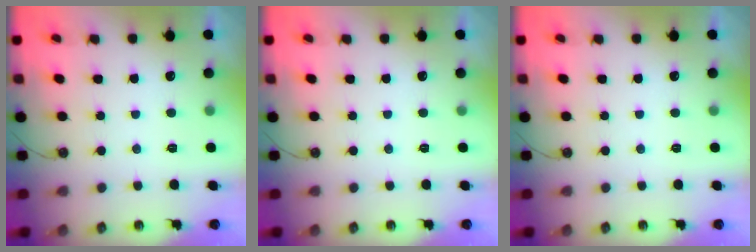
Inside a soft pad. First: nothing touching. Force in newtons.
{"total": 0.0}
{"total": 0.0}